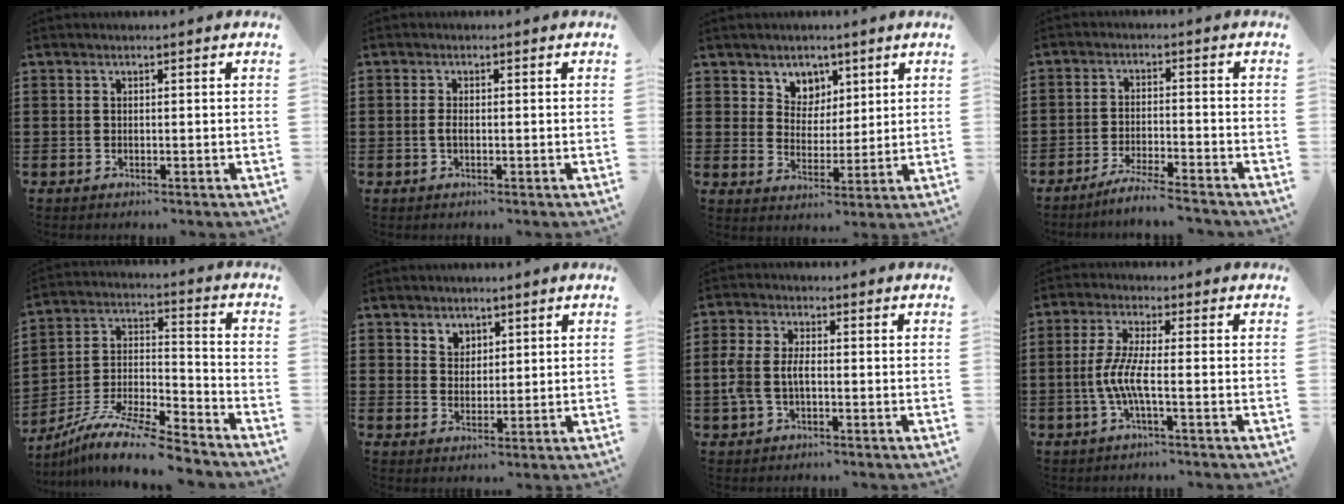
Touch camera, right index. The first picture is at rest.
{"total": 1.5, "force": [-0.3, 0.6, 1.4], "torque": [-0.033, -0.003, -0.007]}
{"total": 5.1, "force": [3.2, 3.9, 0.0], "torque": [-0.021, -0.001, 0.057]}
{"total": 4.3, "force": [-4.1, -0.4, 1.4], "torque": [-0.032, -0.005, -0.082]}
{"total": 10.7, "force": [-9.4, 1.3, 4.8], "torque": [-0.090, 0.016, -0.188]}
{"total": 3.2, "force": [2.2, 2.3, 0.2], "torque": [-0.013, 0.009, 0.042]}
{"total": 4.6, "force": [-0.8, 2.6, 3.7], "torque": [-0.097, -0.003, -0.023]}
{"total": 5.8, "force": [-1.6, 0.8, 5.6], "torque": [-0.133, -0.015, -0.041]}